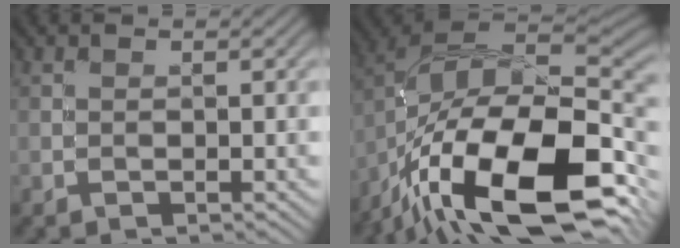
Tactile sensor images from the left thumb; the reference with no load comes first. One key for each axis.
{"total": 18.8, "fx": -8.5, "fy": 8.4, "fz": 14.6, "tx": -0.282, "ty": -0.005, "tz": -0.141}